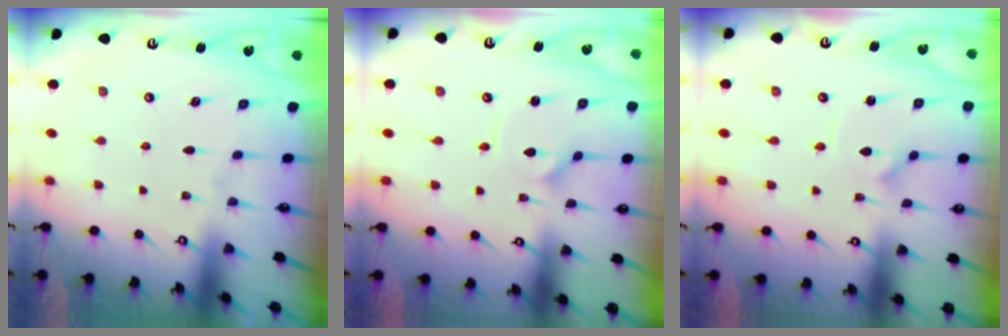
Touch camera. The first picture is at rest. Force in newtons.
{"total": 1.1, "press": 1.1, "slide": 0.2}
{"total": 2.9, "press": 2.9, "slide": 0.1}